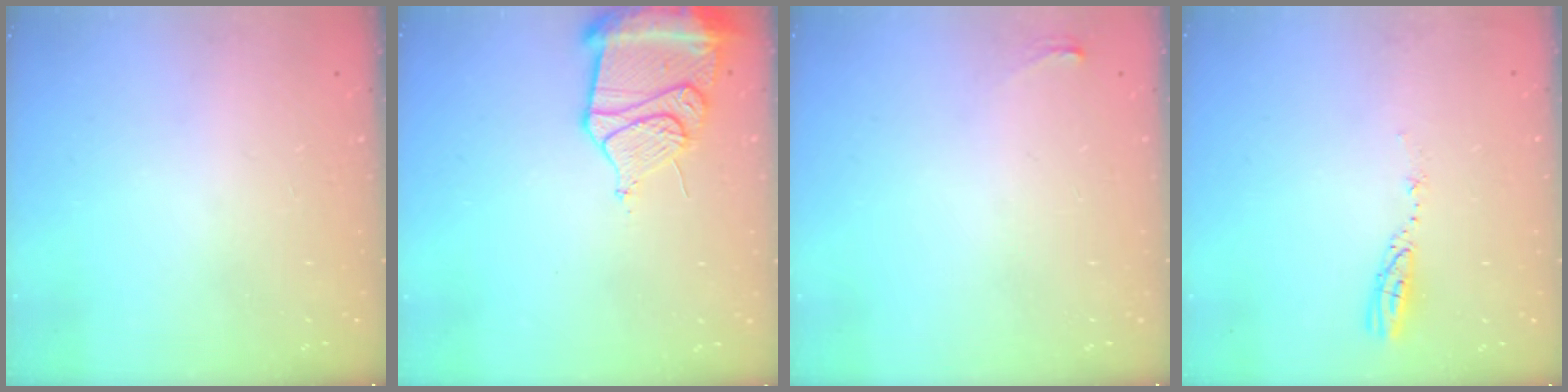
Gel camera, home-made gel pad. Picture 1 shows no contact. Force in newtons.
{"total": 15.7, "press": 15.6, "slide": 1.5}
{"total": 3.9, "press": 3.7, "slide": 1.4}
{"total": 3.6, "press": 3.6, "slide": 0.3}